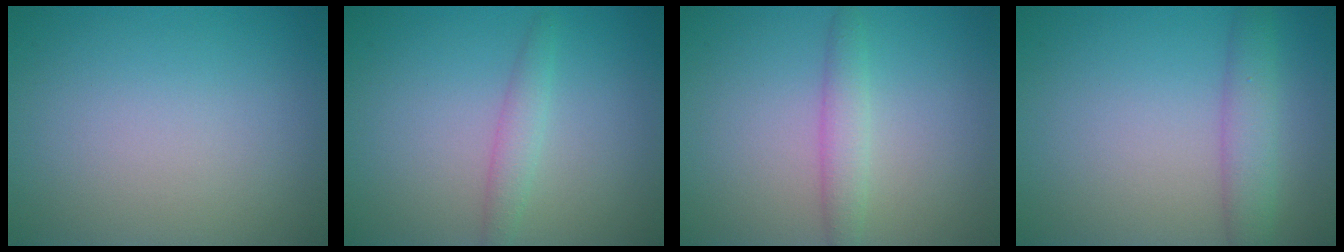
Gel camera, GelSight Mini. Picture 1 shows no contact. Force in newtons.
{"total": 1.7, "press": 1.7, "slide": 0.0}
{"total": 2.1, "press": 2.1, "slide": 0.1}
{"total": 3.0, "press": 3.0, "slide": 0.2}